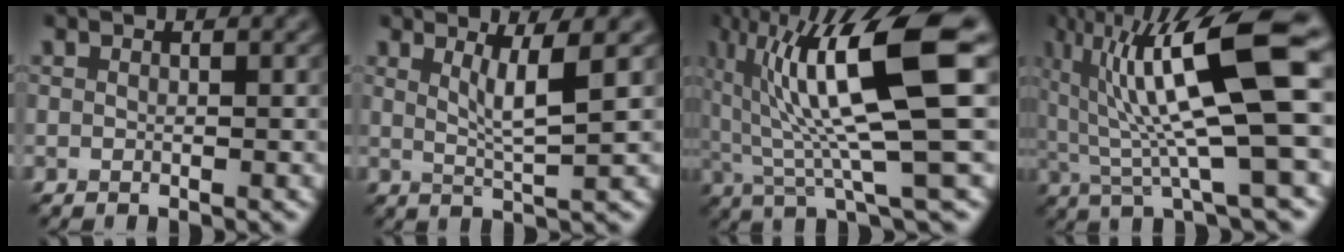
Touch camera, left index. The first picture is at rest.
{"total": 3.7, "force": [1.3, 0.6, 3.4], "torque": [-0.053, -0.006, 0.026]}
{"total": 12.8, "force": [3.3, 2.3, 12.1], "torque": [-0.193, 0.006, 0.063]}
{"total": 13.2, "force": [3.8, 2.8, 12.4], "torque": [-0.204, 0.010, 0.068]}